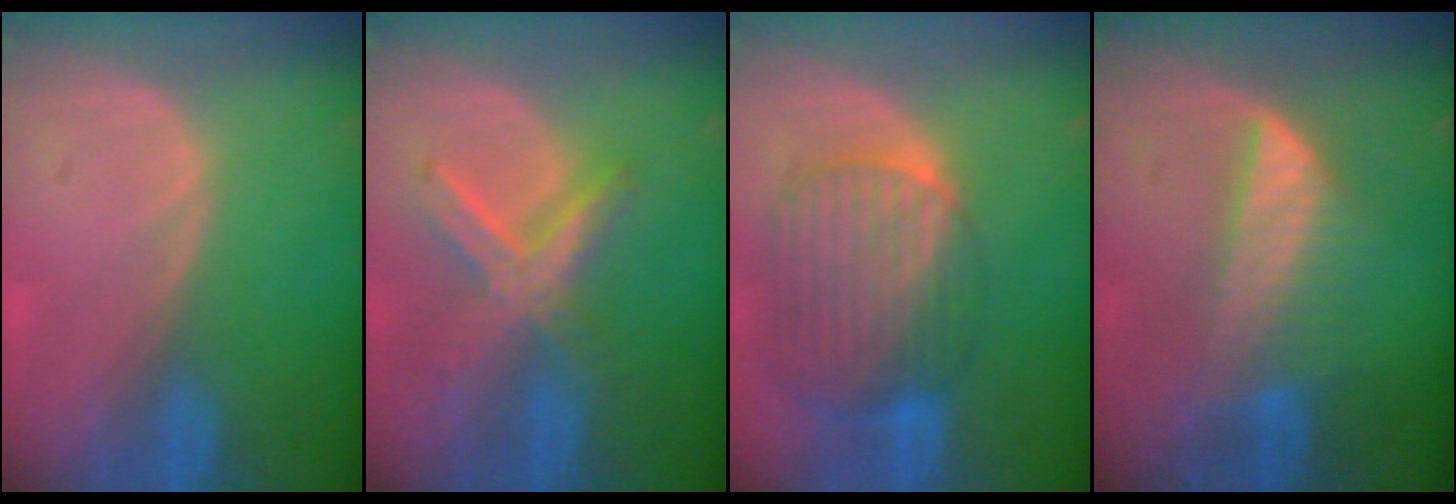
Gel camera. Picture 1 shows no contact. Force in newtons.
{"total": 7.6, "press": 6.5, "slide": 3.8}
{"total": 10.5, "press": 8.9, "slide": 5.5}
{"total": 6.3, "press": 6.3, "slide": 0.2}